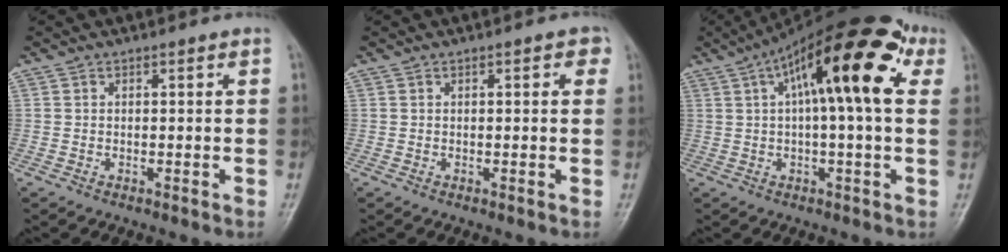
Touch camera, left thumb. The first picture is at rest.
{"total": 2.2, "force": [0.8, 1.0, 1.8], "torque": [-0.014, 0.002, 0.004]}
{"total": 19.2, "force": [5.9, 5.8, 17.3], "torque": [-0.258, 0.039, 0.080]}